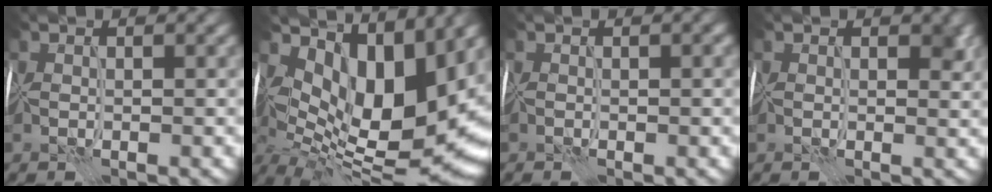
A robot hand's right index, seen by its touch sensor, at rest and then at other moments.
{"total": 13.2, "force": [4.2, 6.6, 10.6], "torque": [-0.169, -0.011, 0.088]}
{"total": 0.0}
{"total": 2.0, "force": [0.6, 1.5, 1.2], "torque": [-0.009, -0.003, 0.009]}